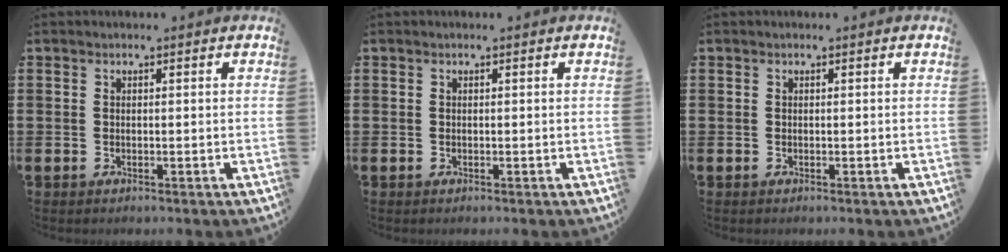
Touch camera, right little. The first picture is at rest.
{"total": 0.0}
{"total": 0.0}